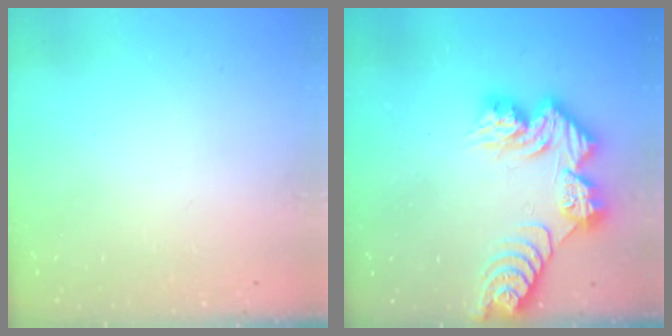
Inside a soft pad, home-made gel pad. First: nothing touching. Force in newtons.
{"total": 14.8, "press": 14.8, "slide": 1.3}